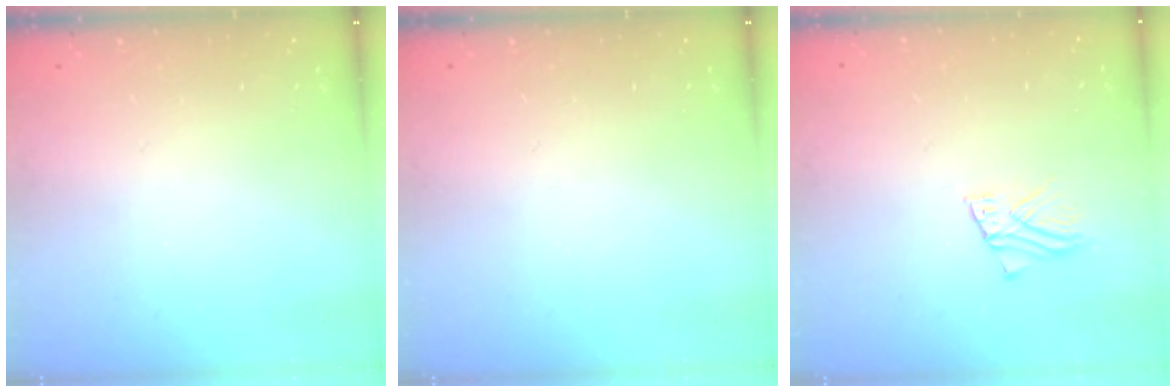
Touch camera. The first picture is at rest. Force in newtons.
{"total": 0.0}
{"total": 2.8, "press": 2.8, "slide": 0.2}